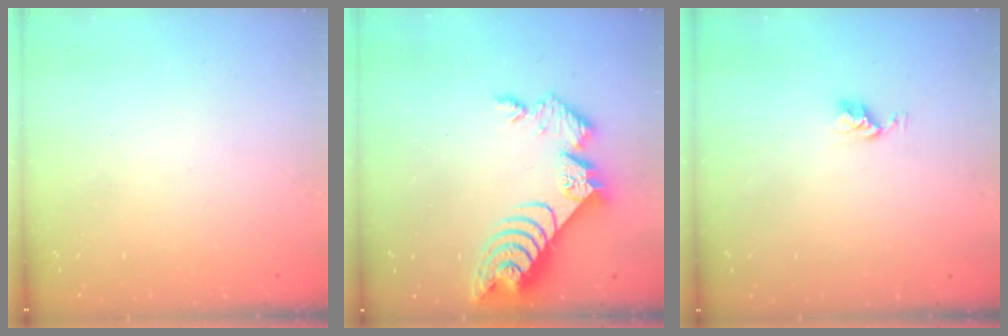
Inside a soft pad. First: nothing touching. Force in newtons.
{"total": 10.6, "press": 10.5, "slide": 0.9}
{"total": 3.8, "press": 3.8, "slide": 0.5}